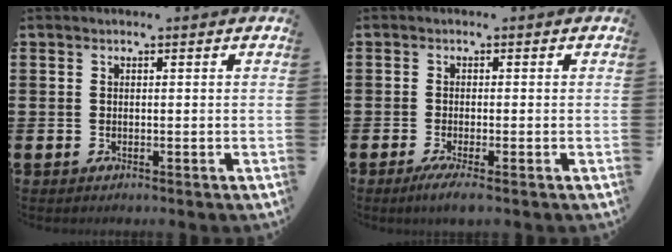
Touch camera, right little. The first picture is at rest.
{"total": 2.0, "force": [-1.1, 0.1, 1.7], "torque": [-0.029, -0.004, -0.018]}